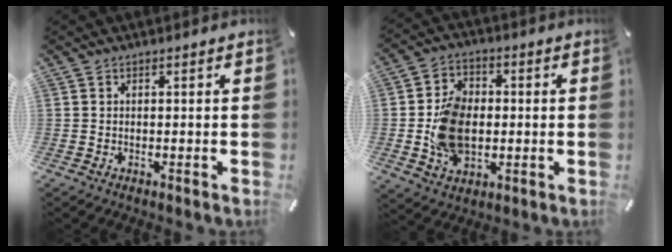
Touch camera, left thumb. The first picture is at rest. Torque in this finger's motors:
{"motor_torque": [0.51, 0.60, 1.20, 0.29, 0.36]}